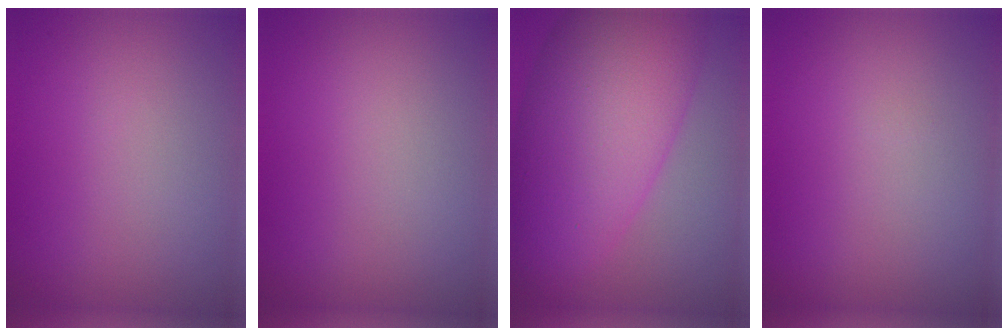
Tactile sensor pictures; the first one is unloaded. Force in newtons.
{"total": 0.0}
{"total": 12.2, "press": 12.2, "slide": 0.3}
{"total": 0.0}